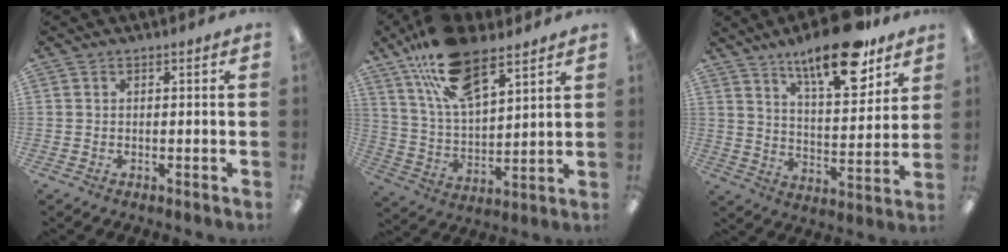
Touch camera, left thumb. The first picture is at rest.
{"total": 18.6, "force": [12.1, 8.0, 11.5], "torque": [-0.214, -0.043, 0.214]}
{"total": 18.6, "force": [13.1, 6.2, 11.6], "torque": [-0.173, -0.074, 0.213]}